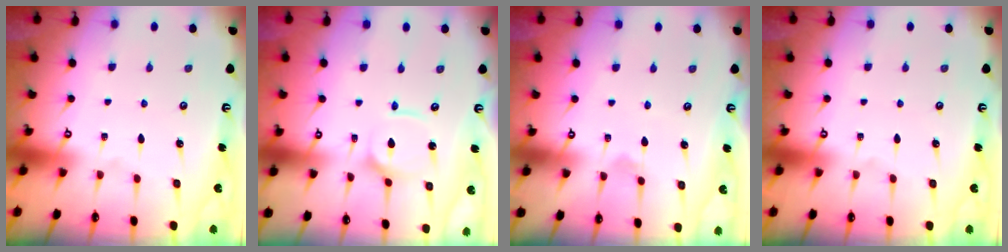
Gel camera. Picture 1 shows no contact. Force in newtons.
{"total": 8.2, "press": 8.2, "slide": 0.8}
{"total": 1.5, "press": 1.5, "slide": 0.4}
{"total": 0.0}